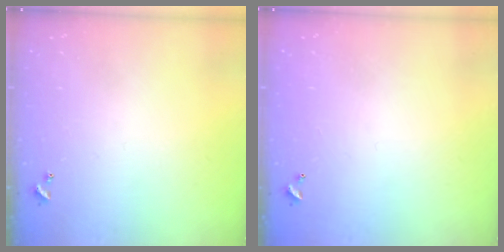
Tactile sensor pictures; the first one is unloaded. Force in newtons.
{"total": 2.9, "press": 2.9, "slide": 0.1}